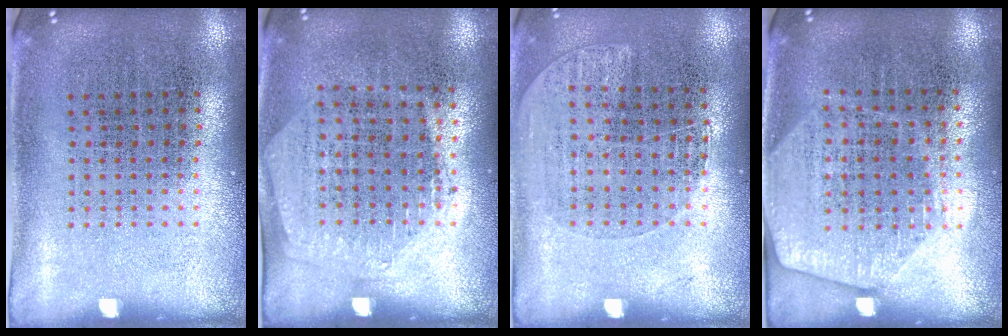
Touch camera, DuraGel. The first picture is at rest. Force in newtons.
{"total": 1.4, "press": 1.2, "slide": 0.6}
{"total": 1.1, "press": 1.0, "slide": 0.6}
{"total": 2.0, "press": 1.7, "slide": 0.9}